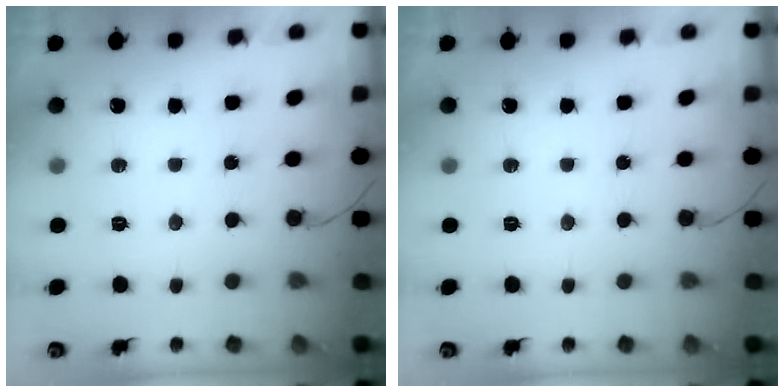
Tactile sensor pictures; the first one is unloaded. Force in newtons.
{"total": 0.0}